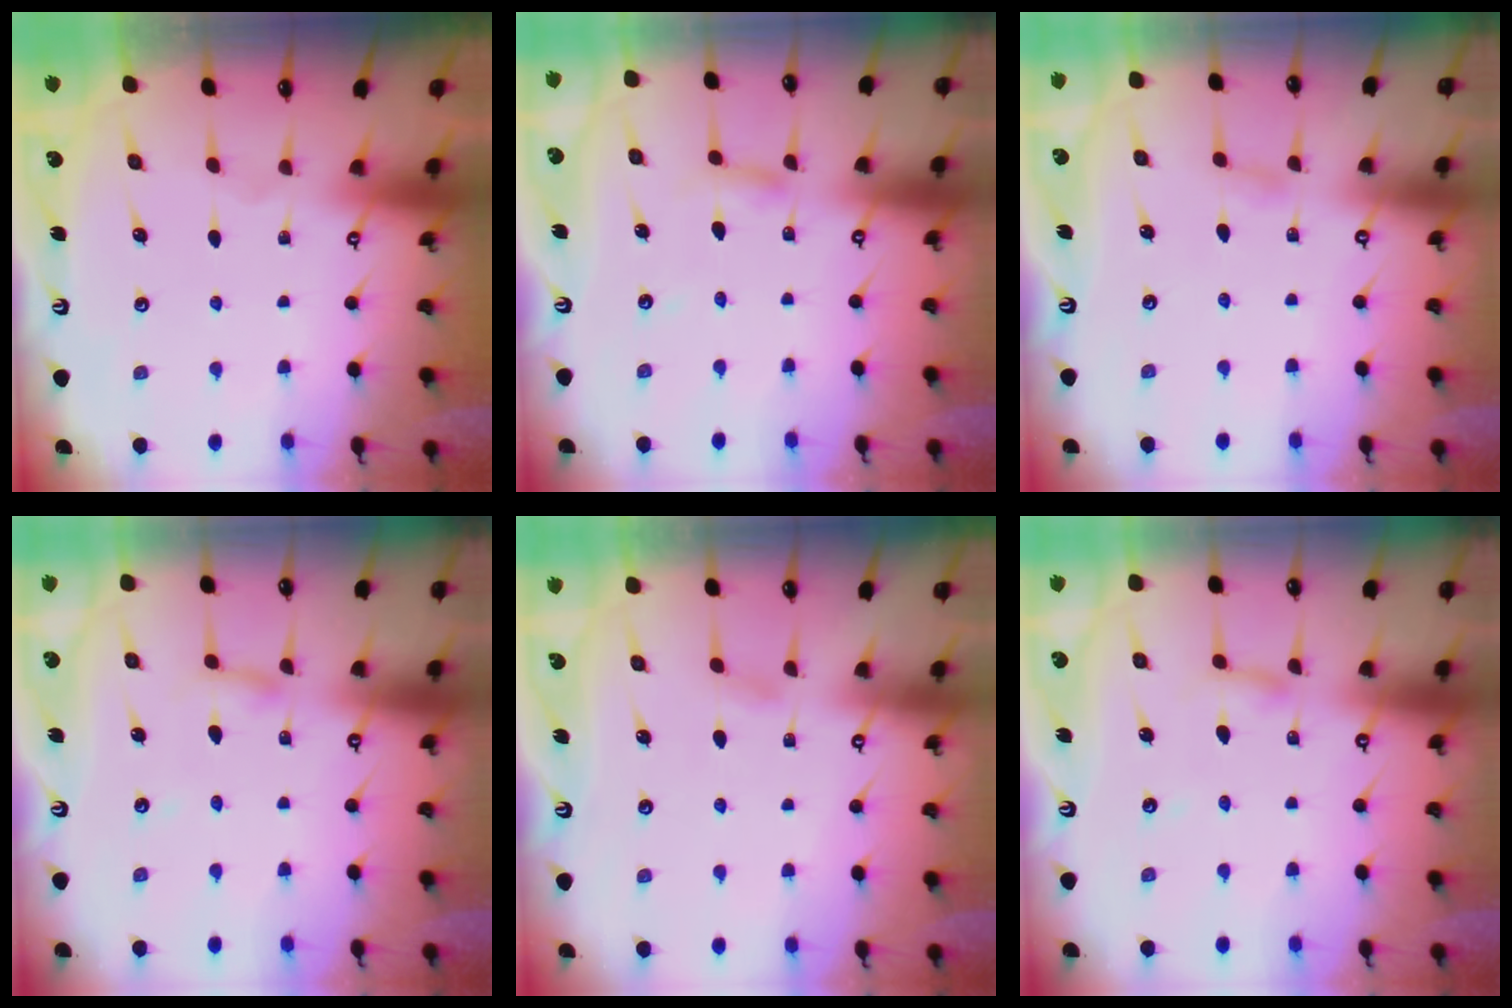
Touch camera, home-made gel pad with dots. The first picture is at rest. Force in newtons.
{"total": 4.4, "press": 4.4, "slide": 0.3}
{"total": 2.6, "press": 2.6, "slide": 0.3}
{"total": 2.7, "press": 2.7, "slide": 0.1}
{"total": 3.6, "press": 3.6, "slide": 0.3}
{"total": 2.7, "press": 2.7, "slide": 0.1}